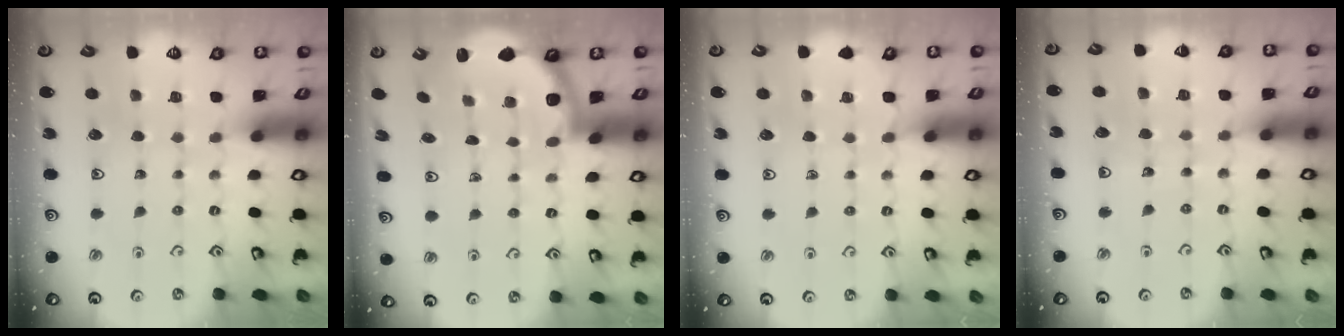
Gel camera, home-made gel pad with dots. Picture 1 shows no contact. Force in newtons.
{"total": 2.6, "press": 2.5, "slide": 0.6}
{"total": 3.3, "press": 3.3, "slide": 0.4}
{"total": 4.4, "press": 3.8, "slide": 2.2}